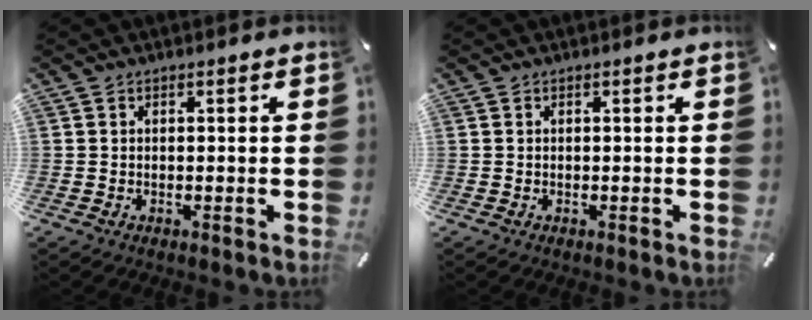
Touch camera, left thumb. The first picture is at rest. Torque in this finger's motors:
{"motor_torque": [-0.23, -0.18, -0.12, 0.02, -0.04]}